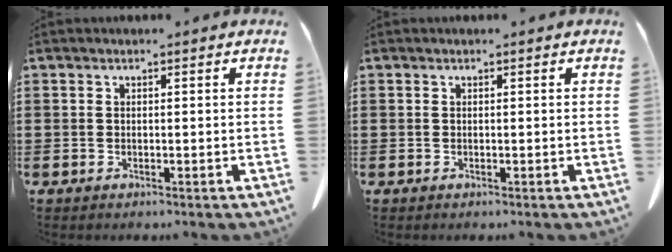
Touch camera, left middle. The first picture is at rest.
{"total": 0.0}